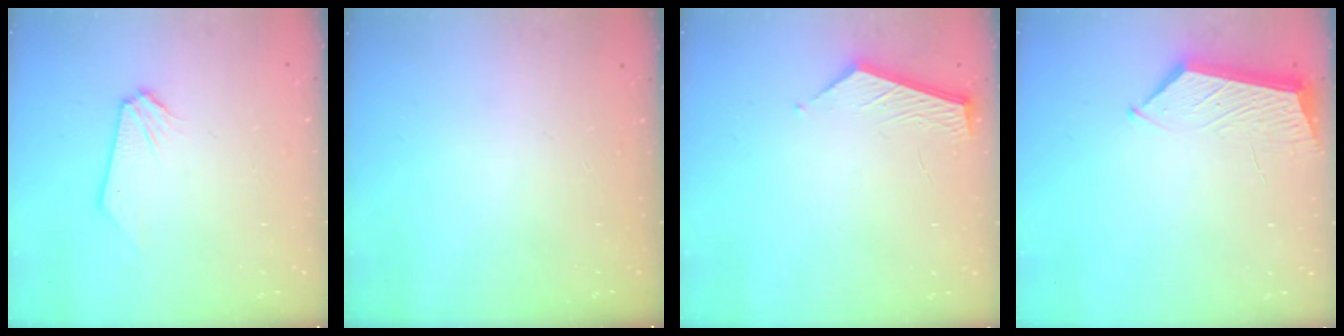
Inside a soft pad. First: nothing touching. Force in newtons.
{"total": 0.0}
{"total": 4.8, "press": 4.8, "slide": 0.5}
{"total": 6.4, "press": 6.4, "slide": 0.4}